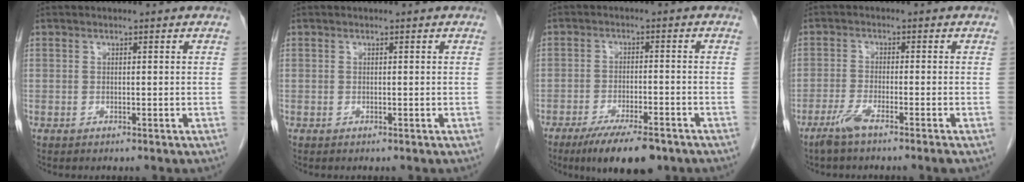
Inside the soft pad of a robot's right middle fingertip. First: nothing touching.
{"total": 0.0}
{"total": 10.0, "force": [-7.2, 2.3, 6.5], "torque": [-0.101, -0.016, -0.112]}
{"total": 4.0, "force": [-2.9, -0.4, 2.8], "torque": [-0.060, -0.009, -0.063]}